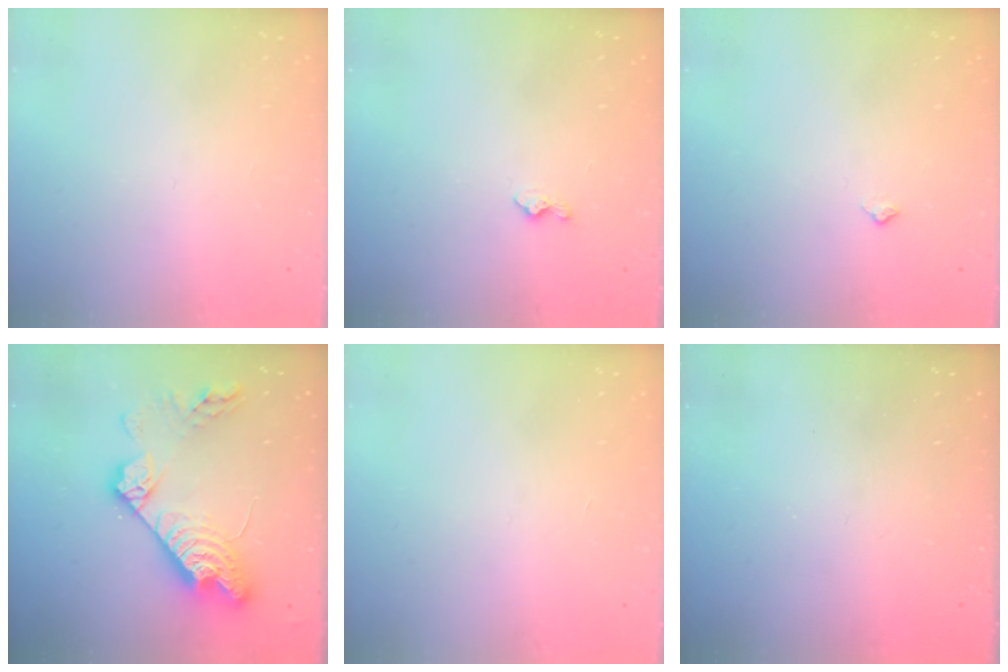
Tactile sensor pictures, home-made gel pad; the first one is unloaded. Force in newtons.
{"total": 3.5, "press": 3.5, "slide": 0.4}
{"total": 4.1, "press": 4.1, "slide": 0.4}
{"total": 17.4, "press": 17.3, "slide": 1.3}
{"total": 0.0}
{"total": 0.0}